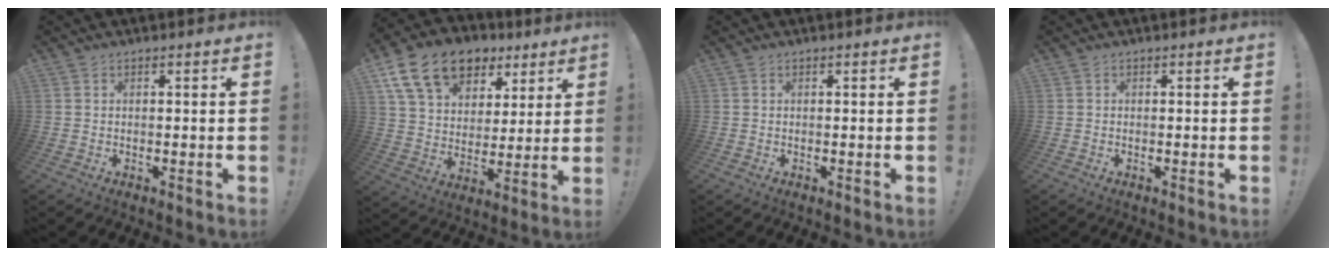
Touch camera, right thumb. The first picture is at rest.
{"total": 18.4, "force": [10.4, 11.8, 9.6], "torque": [-0.158, -0.051, 0.192]}
{"total": 0.0}
{"total": 0.0}